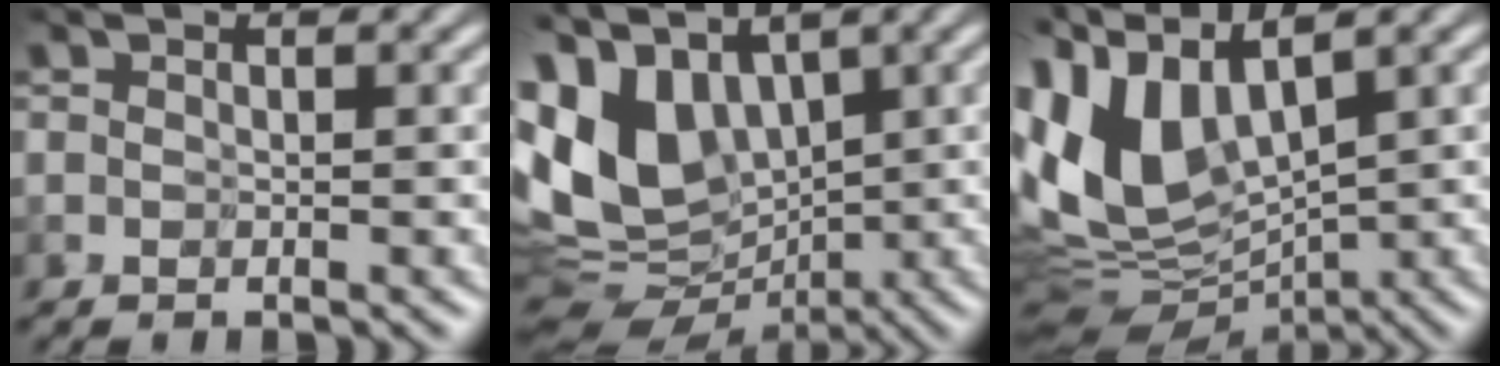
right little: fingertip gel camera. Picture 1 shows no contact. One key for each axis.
{"total": 6.6, "fx": 2.2, "fy": 4.1, "fz": 4.6, "tx": -0.117, "ty": -0.014, "tz": 0.032}
{"total": 7.0, "fx": 3.3, "fy": 3.0, "fz": 5.4, "tx": -0.157, "ty": -0.006, "tz": 0.057}